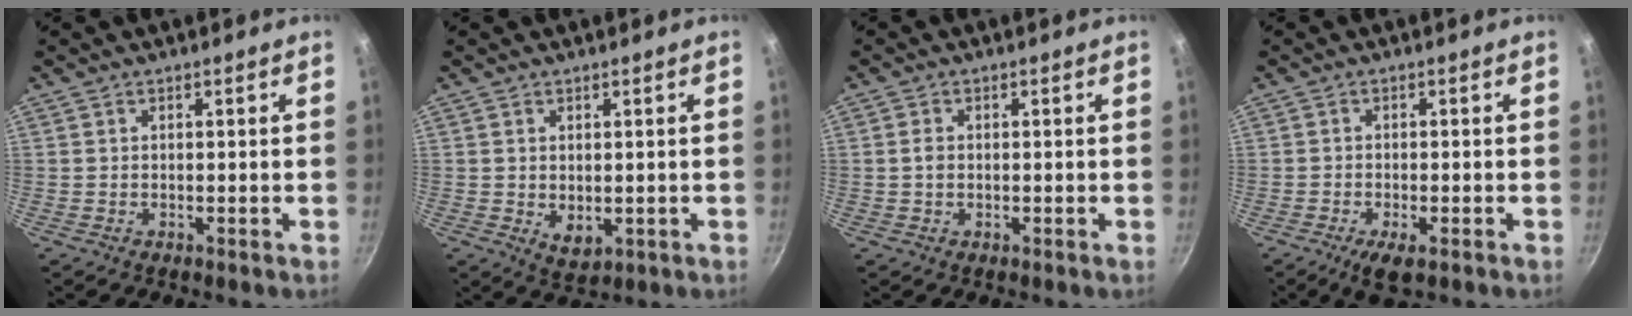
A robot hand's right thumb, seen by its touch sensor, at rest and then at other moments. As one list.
[{"total": 3.8, "force": [0.1, 2.6, 2.8], "torque": [-0.042, -0.015, 0.008]}, {"total": 1.8, "force": [0.0, 1.4, 1.2], "torque": [-0.020, 0.003, -0.001]}, {"total": 4.5, "force": [-2.3, 1.5, 3.5], "torque": [-0.065, 0.005, -0.039]}]